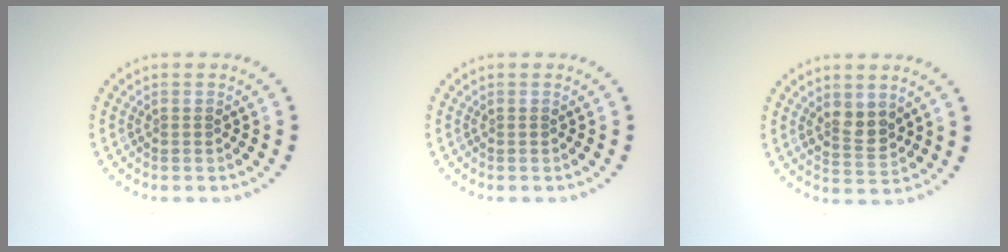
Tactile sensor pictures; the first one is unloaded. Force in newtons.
{"total": 0.0}
{"total": 2.6, "press": 2.5, "slide": 0.9}